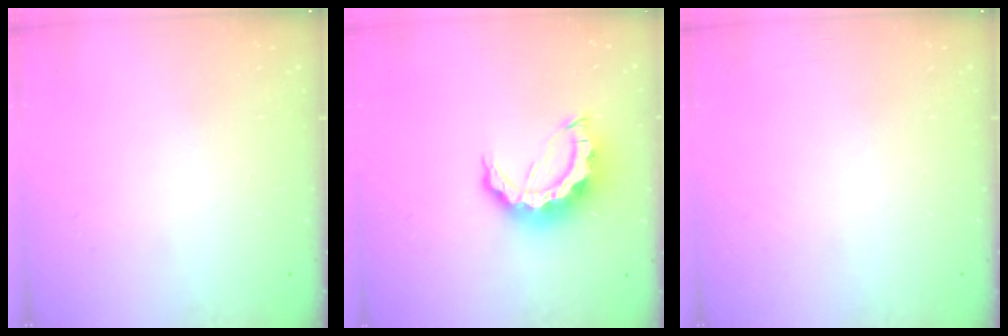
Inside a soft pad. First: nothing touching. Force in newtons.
{"total": 10.4, "press": 10.4, "slide": 1.2}
{"total": 0.0}